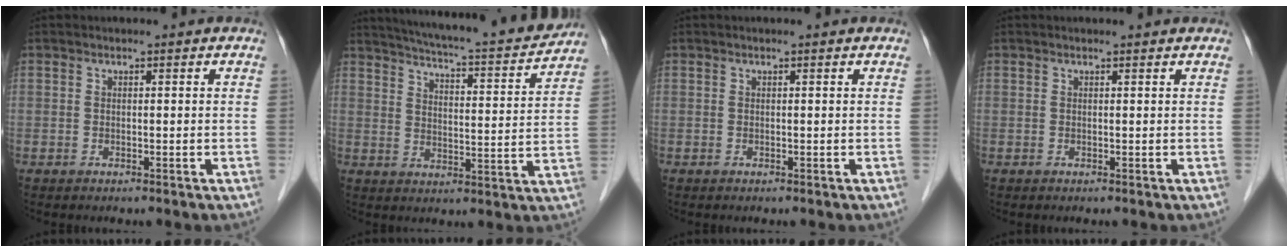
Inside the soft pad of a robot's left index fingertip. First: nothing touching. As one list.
[{"total": 18.3, "force": [16.6, 1.1, 7.4], "torque": [-0.119, -0.018, 0.227]}, {"total": 0.0}, {"total": 0.8, "force": [0.8, 0.0, 0.1], "torque": [-0.009, 0.001, 0.009]}]